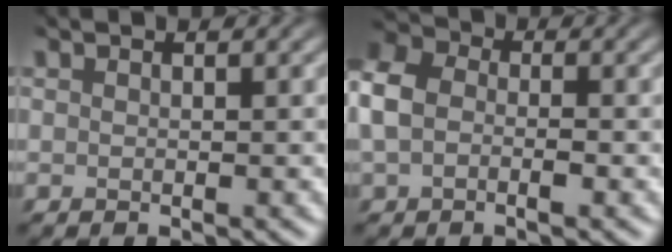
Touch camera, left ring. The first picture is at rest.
{"total": 4.6, "force": [-1.3, 3.3, 3.0], "torque": [-0.077, 0.002, -0.028]}